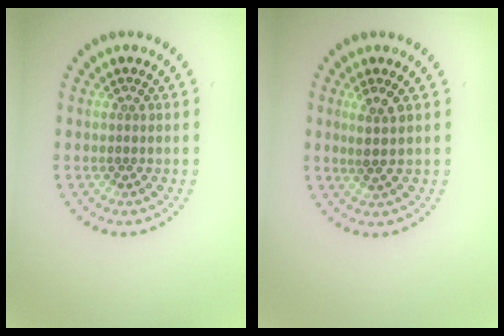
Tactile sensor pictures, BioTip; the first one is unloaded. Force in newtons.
{"total": 1.8, "press": 1.4, "slide": 1.1}